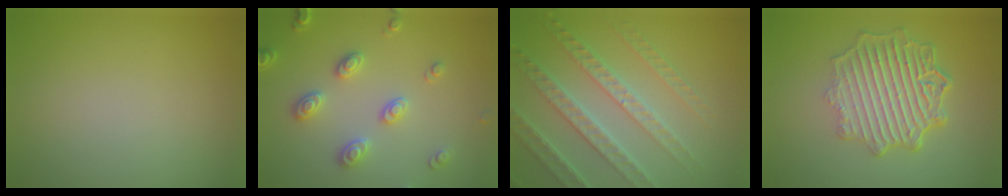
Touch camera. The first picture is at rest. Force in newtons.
{"total": 2.8, "press": 2.7, "slide": 0.8}
{"total": 6.1, "press": 4.9, "slide": 3.5}
{"total": 7.4, "press": 5.3, "slide": 5.2}